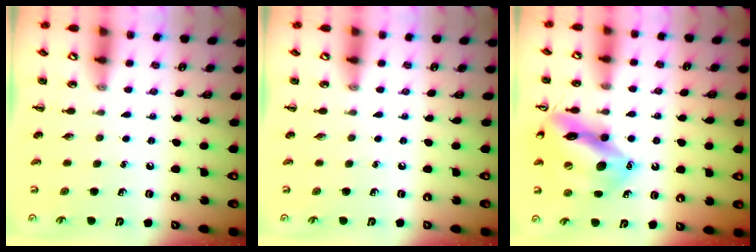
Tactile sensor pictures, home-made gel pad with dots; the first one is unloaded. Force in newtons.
{"total": 0.0}
{"total": 16.1, "press": 15.8, "slide": 2.7}